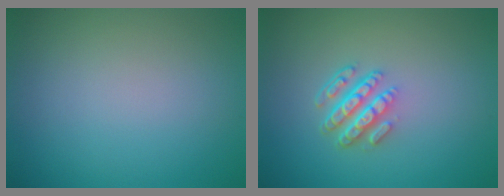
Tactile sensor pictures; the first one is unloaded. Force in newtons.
{"total": 4.3, "press": 3.2, "slide": 2.9}